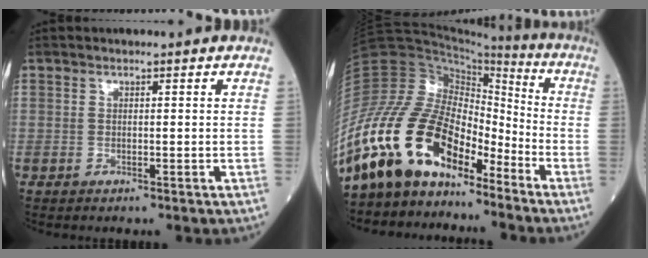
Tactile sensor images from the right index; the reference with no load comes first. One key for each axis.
{"total": 17.6, "fx": -12.6, "fy": 7.2, "fz": 9.9, "tx": -0.203, "ty": 0.044, "tz": -0.236}